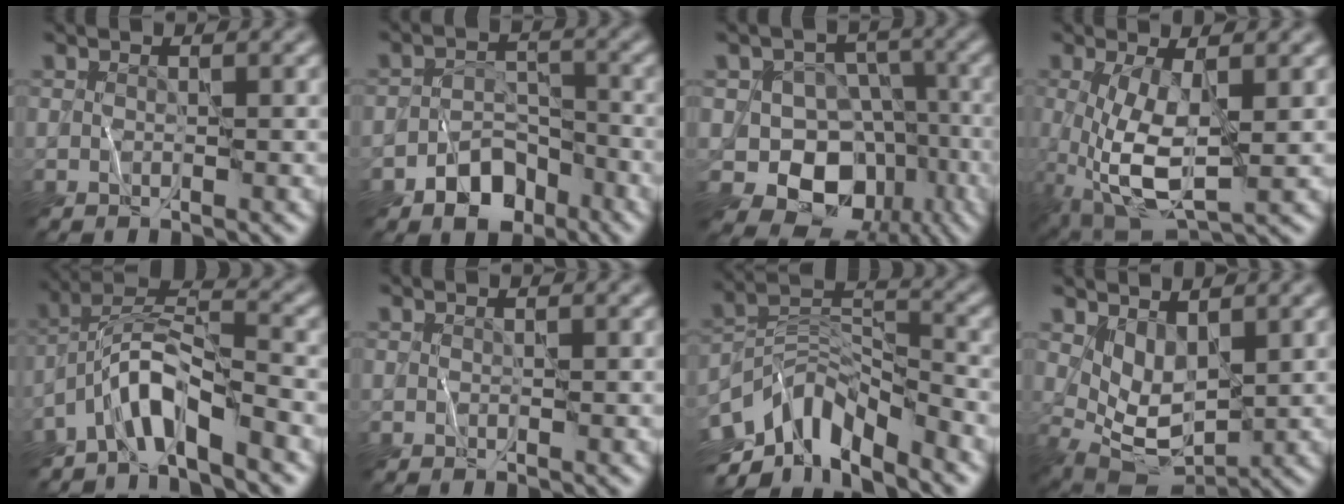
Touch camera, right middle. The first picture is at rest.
{"total": 4.7, "force": [-2.8, 3.1, 2.1], "torque": [-0.022, -0.001, -0.053]}
{"total": 11.3, "force": [-5.0, 9.1, 4.5], "torque": [-0.055, -0.001, -0.093]}
{"total": 6.4, "force": [-0.2, 2.4, 6.0], "torque": [-0.141, -0.013, -0.001]}
{"total": 5.3, "force": [-3.7, 1.2, 3.6], "torque": [-0.064, 0.011, -0.080]}
{"total": 0.0}
{"total": 8.2, "force": [-5.3, 3.5, 5.2], "torque": [-0.080, 0.000, -0.111]}
{"total": 4.1, "force": [1.9, 2.2, 2.9], "torque": [-0.062, -0.016, 0.043]}